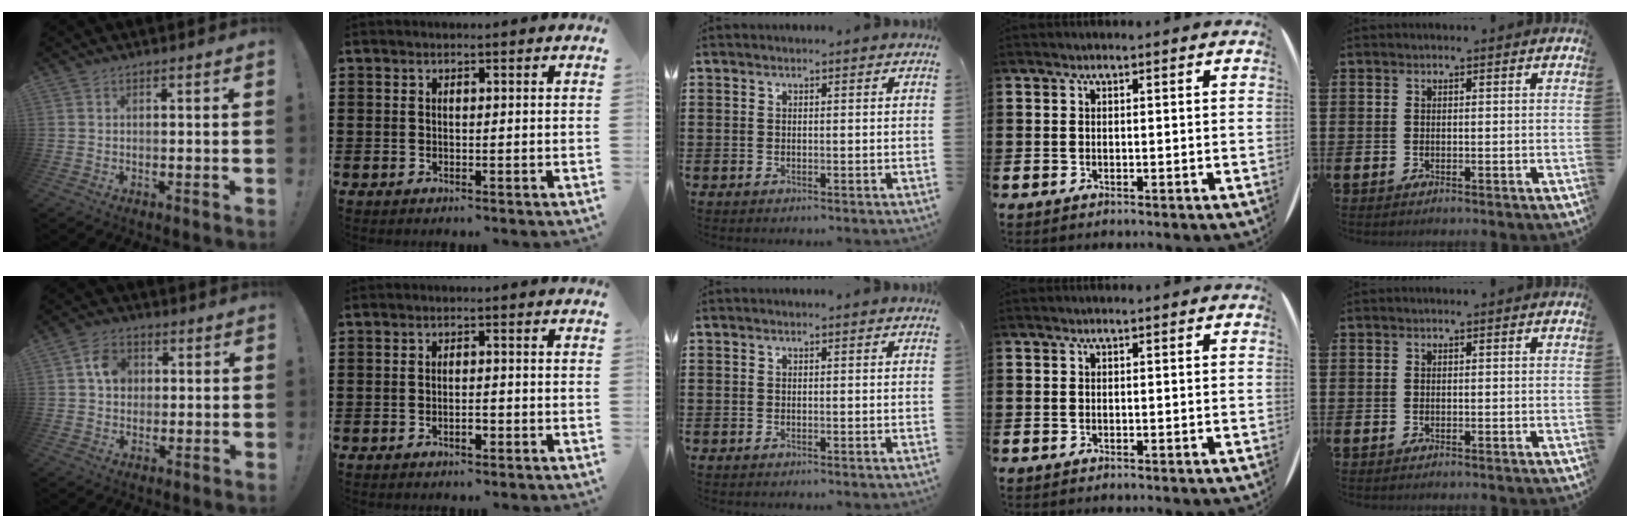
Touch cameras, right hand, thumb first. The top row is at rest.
{"thumb": {"total": 7.3, "force": [1.7, 6.0, 3.8], "torque": [-0.053, 0.007, 0.032]}, "index": {"total": 2.1, "force": [-0.9, 0.7, 1.7], "torque": [-0.032, 0.001, -0.017]}}